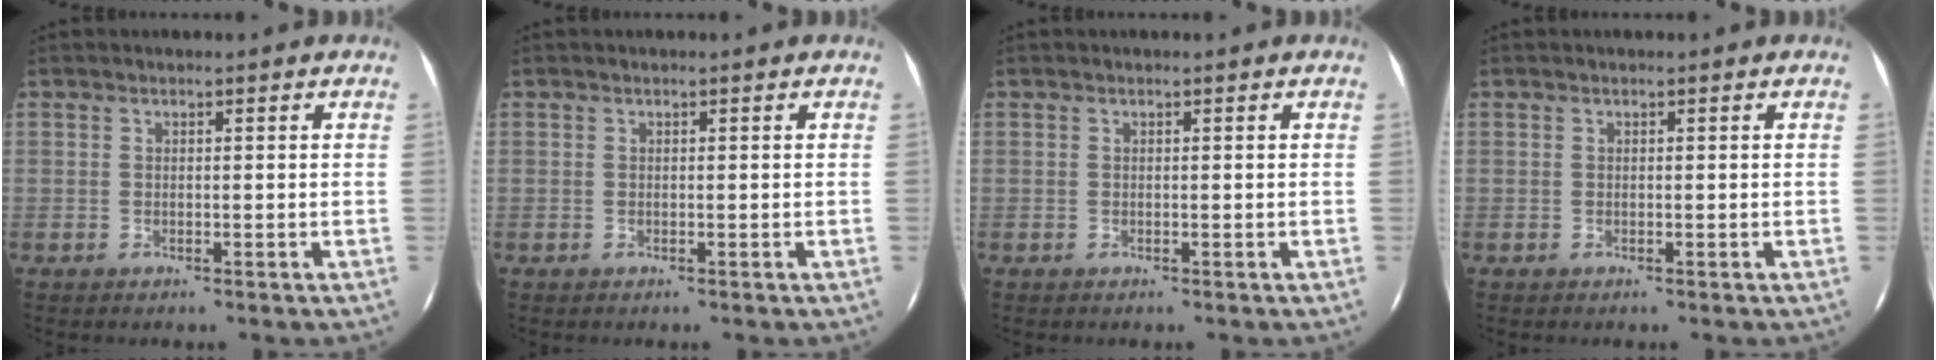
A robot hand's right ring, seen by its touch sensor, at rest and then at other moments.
{"total": 0.0}
{"total": 0.0}
{"total": 0.0}